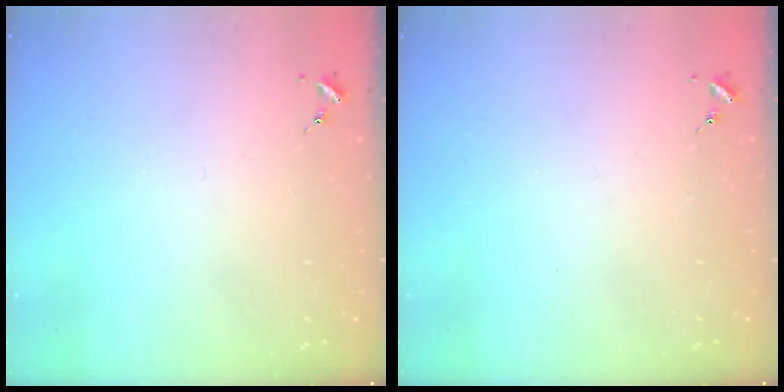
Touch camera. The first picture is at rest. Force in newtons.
{"total": 0.0}